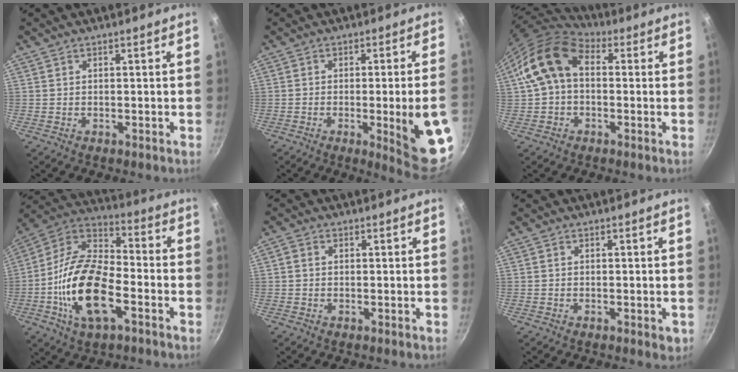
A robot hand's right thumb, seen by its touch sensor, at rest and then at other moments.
{"total": 13.6, "force": [-3.1, 1.9, 13.1], "torque": [-0.150, 0.007, -0.033]}
{"total": 12.3, "force": [1.4, 8.5, 8.8], "torque": [-0.145, 0.030, 0.010]}
{"total": 19.4, "force": [-6.0, 9.4, 15.9], "torque": [-0.292, 0.036, -0.130]}
{"total": 1.5, "force": [0.0, 1.3, 0.9], "torque": [-0.019, 0.007, -0.003]}
{"total": 2.1, "force": [-0.6, 1.0, 1.7], "torque": [-0.020, -0.002, -0.010]}